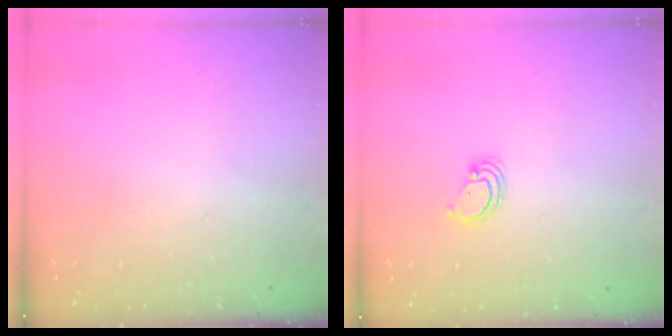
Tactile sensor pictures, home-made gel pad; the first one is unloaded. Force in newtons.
{"total": 2.3, "press": 2.3, "slide": 0.2}